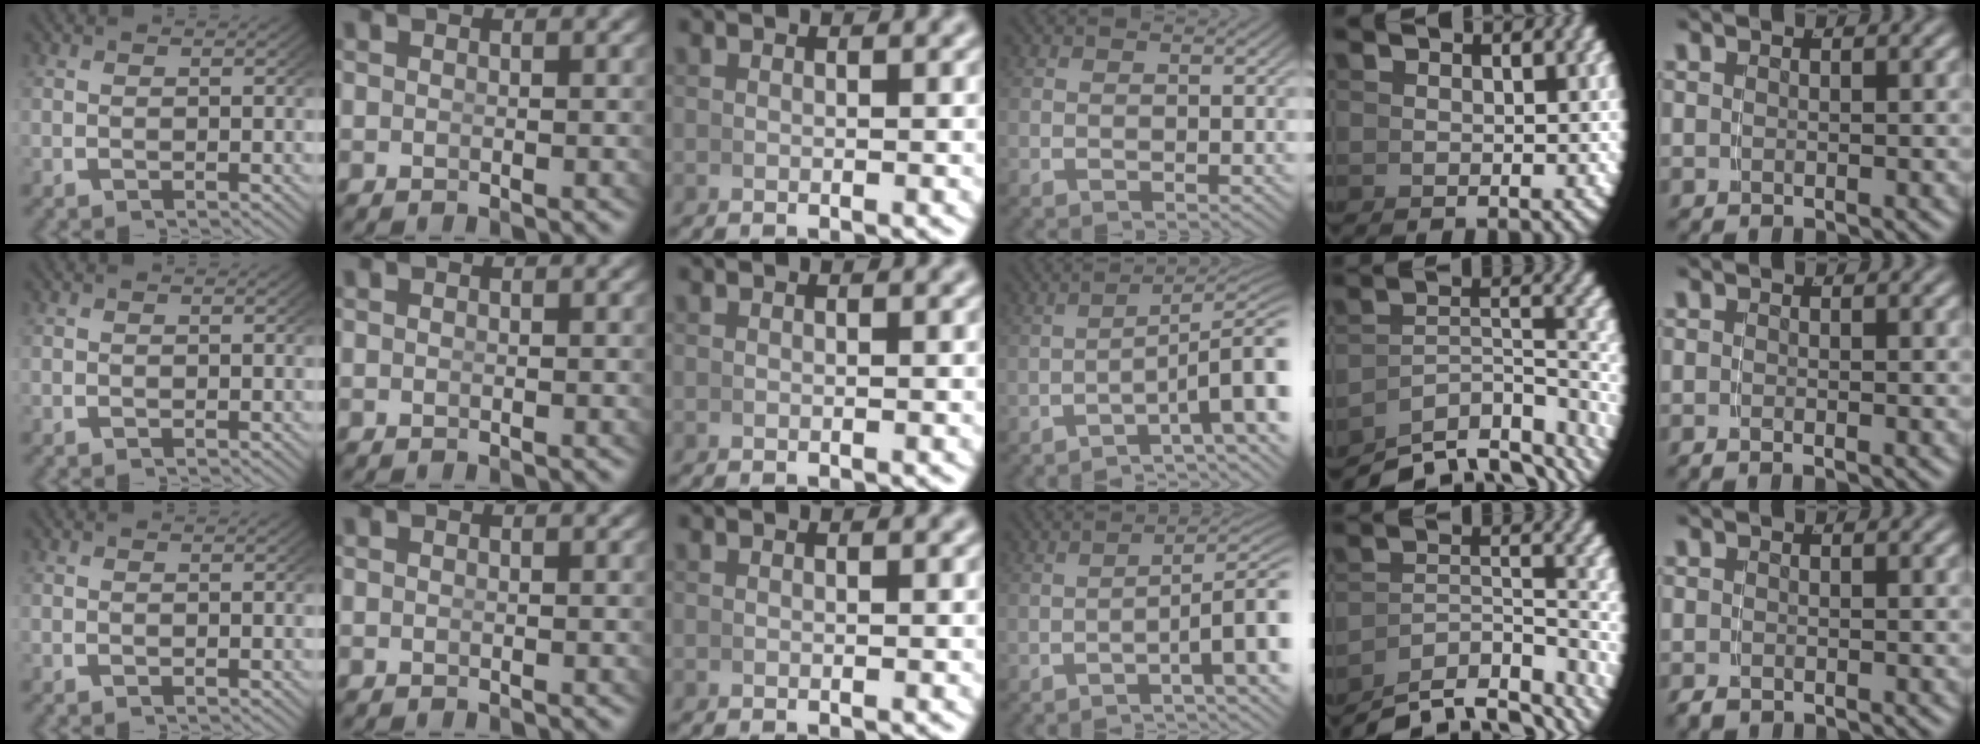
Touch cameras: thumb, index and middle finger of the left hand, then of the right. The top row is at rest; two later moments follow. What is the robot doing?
{"motion": "grasp_and_lifting", "object": "whiteboard"}